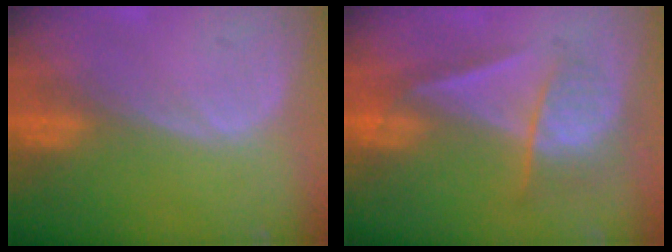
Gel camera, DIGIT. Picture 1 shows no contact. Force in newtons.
{"total": 7.2, "press": 6.1, "slide": 3.9}